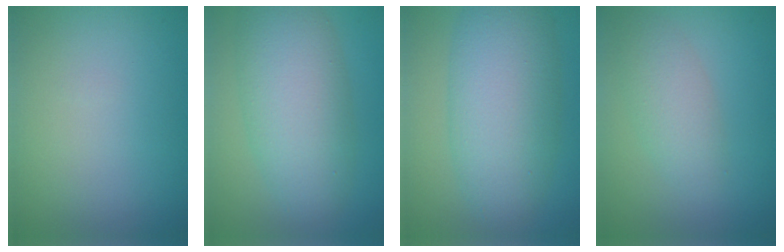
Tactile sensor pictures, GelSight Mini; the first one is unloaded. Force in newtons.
{"total": 7.5, "press": 7.5, "slide": 0.4}
{"total": 8.5, "press": 8.5, "slide": 0.1}
{"total": 3.0, "press": 3.0, "slide": 0.1}